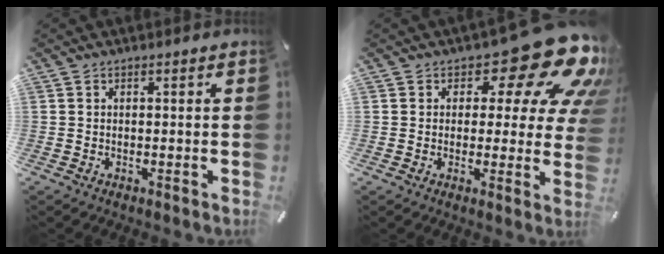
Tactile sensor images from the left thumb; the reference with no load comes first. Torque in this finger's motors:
{"motor_torque": [1.03, 1.07, 0.49, -0.42, 0.11]}